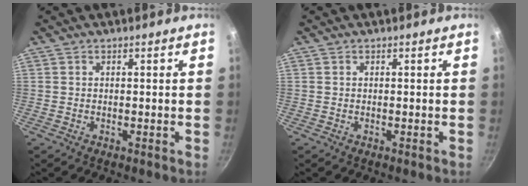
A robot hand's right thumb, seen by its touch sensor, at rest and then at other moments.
{"total": 0.0}